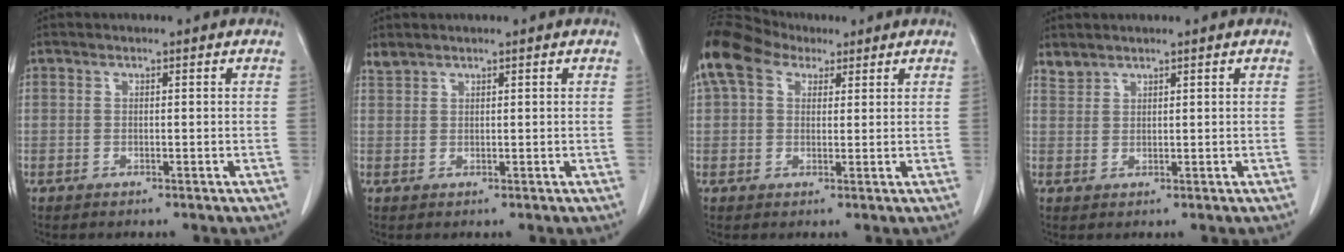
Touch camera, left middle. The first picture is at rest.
{"total": 1.1, "force": [1.1, 0.1, 0.0], "torque": [-0.007, 0.006, 0.028]}
{"total": 10.6, "force": [6.1, 6.7, 5.6], "torque": [-0.132, 0.059, 0.116]}
{"total": 1.6, "force": [1.6, 0.3, -0.1], "torque": [0.002, 0.005, 0.035]}